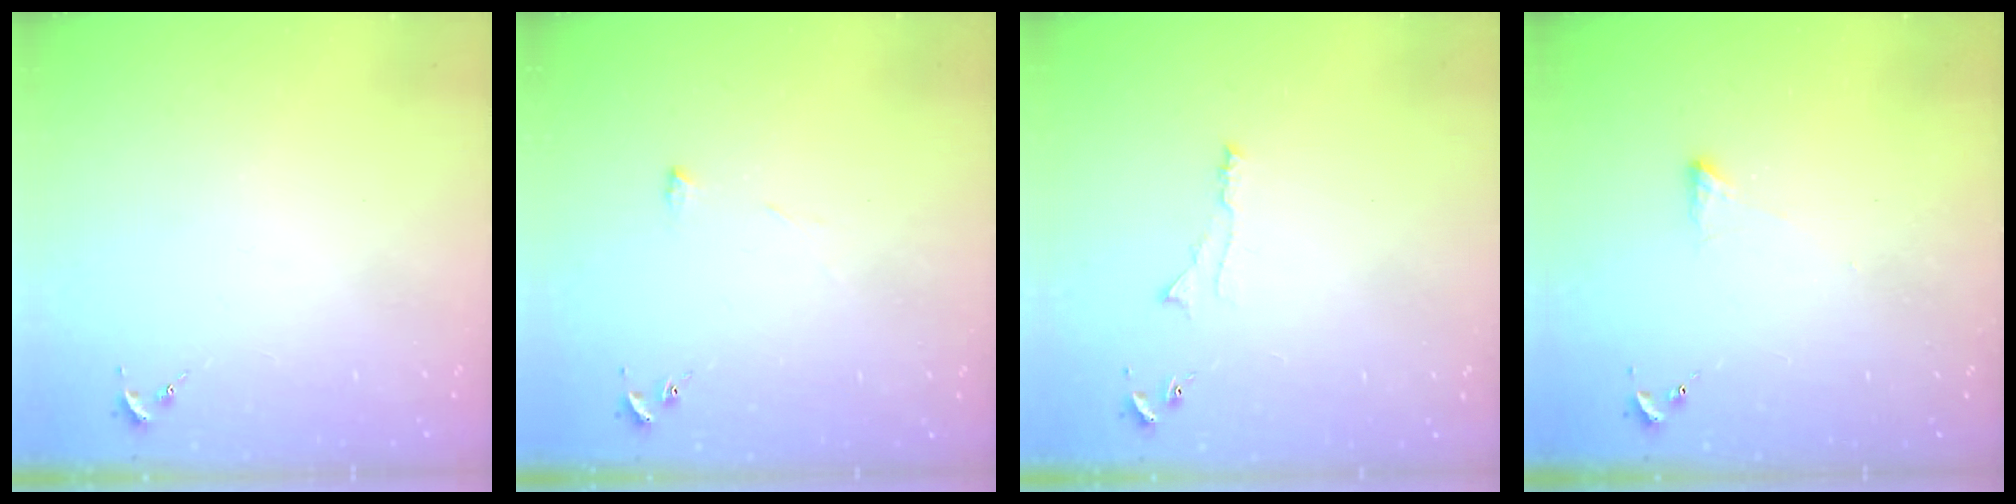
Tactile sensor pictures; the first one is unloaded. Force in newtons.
{"total": 5.8, "press": 5.8, "slide": 0.3}
{"total": 3.2, "press": 3.2, "slide": 0.3}
{"total": 2.9, "press": 2.8, "slide": 0.5}